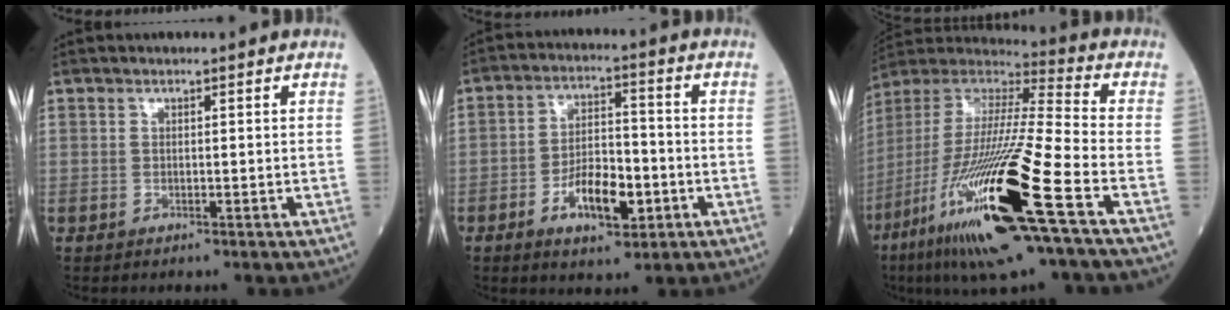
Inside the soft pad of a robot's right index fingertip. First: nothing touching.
{"total": 9.2, "force": [-3.3, 3.7, 7.7], "torque": [-0.141, 0.005, -0.055]}
{"total": 26.6, "force": [-11.0, 1.5, 24.2], "torque": [-0.494, -0.062, -0.208]}